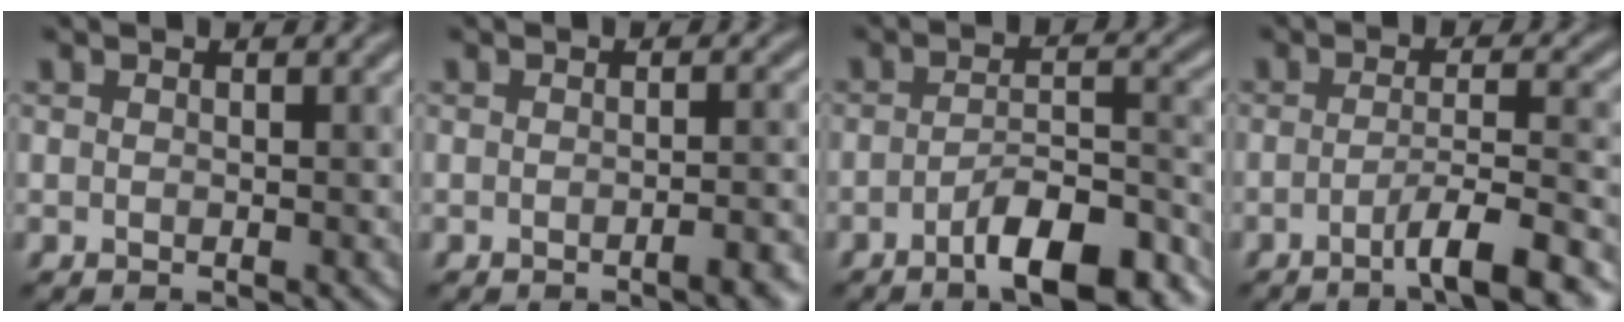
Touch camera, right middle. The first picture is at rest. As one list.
[{"total": 2.5, "force": [-1.2, 0.7, 2.1], "torque": [-0.022, 0.004, -0.020]}, {"total": 8.1, "force": [-5.0, 2.4, 5.9], "torque": [-0.085, 0.004, -0.078]}, {"total": 5.9, "force": [-3.1, 1.0, 4.9], "torque": [-0.065, 0.008, -0.056]}]